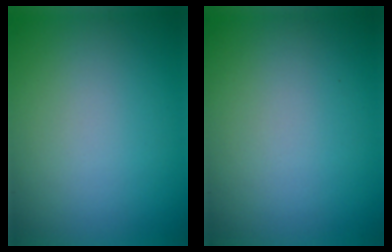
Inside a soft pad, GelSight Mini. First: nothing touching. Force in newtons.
{"total": 0.0}